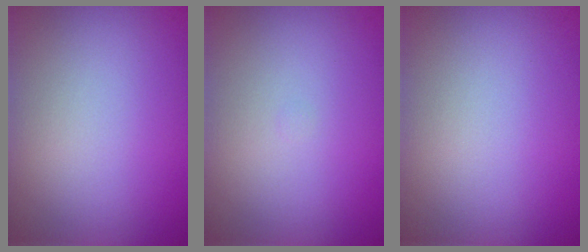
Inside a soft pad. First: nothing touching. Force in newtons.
{"total": 0.0}
{"total": 0.0}